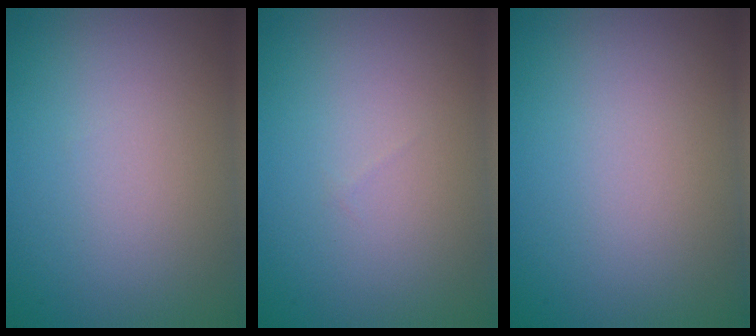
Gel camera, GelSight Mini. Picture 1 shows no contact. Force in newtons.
{"total": 0.0}
{"total": 0.0}